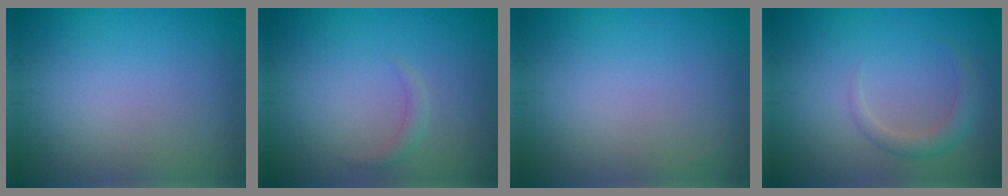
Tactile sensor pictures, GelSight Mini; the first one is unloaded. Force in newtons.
{"total": 1.0, "press": 1.0, "slide": 0.0}
{"total": 0.0}
{"total": 1.9, "press": 1.9, "slide": 0.2}